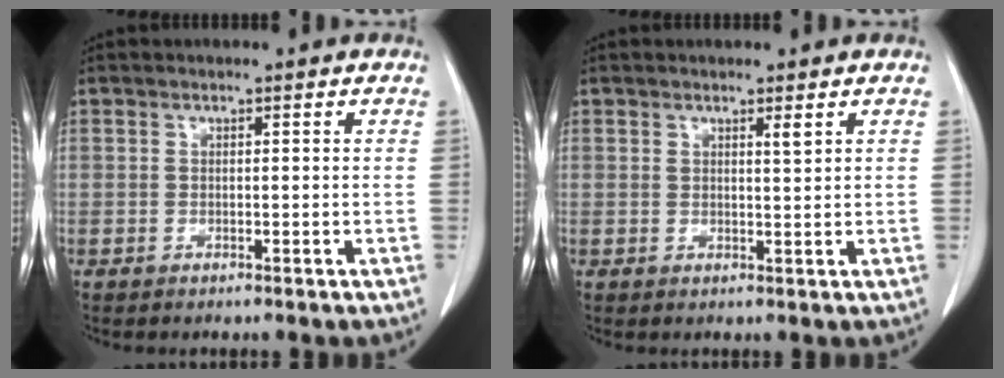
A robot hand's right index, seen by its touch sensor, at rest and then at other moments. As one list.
[{"total": 1.4, "force": [0.9, 0.0, 1.0], "torque": [-0.018, -0.006, 0.015]}]